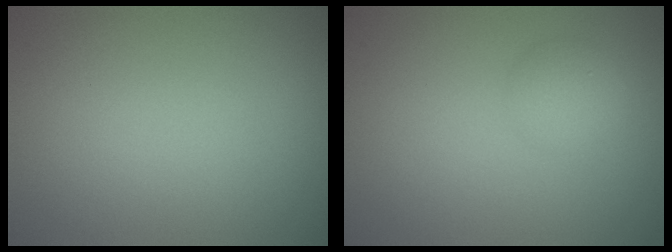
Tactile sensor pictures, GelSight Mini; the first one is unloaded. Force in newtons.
{"total": 1.8, "press": 1.8, "slide": 0.1}